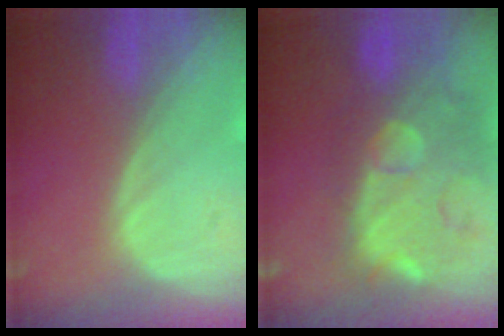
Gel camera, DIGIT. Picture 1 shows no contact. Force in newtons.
{"total": 12.2, "press": 11.0, "slide": 5.2}